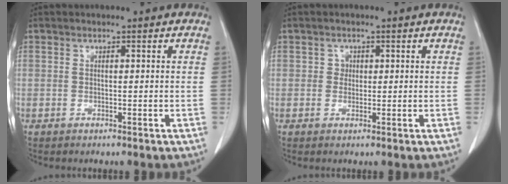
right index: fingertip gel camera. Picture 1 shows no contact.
{"total": 1.4, "force": [0.3, 1.3, 0.4], "torque": [-0.003, 0.001, 0.002]}